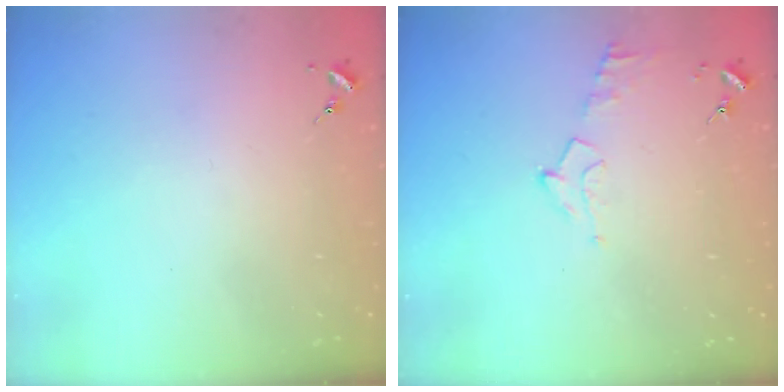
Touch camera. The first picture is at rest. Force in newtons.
{"total": 6.8, "press": 6.8, "slide": 0.8}